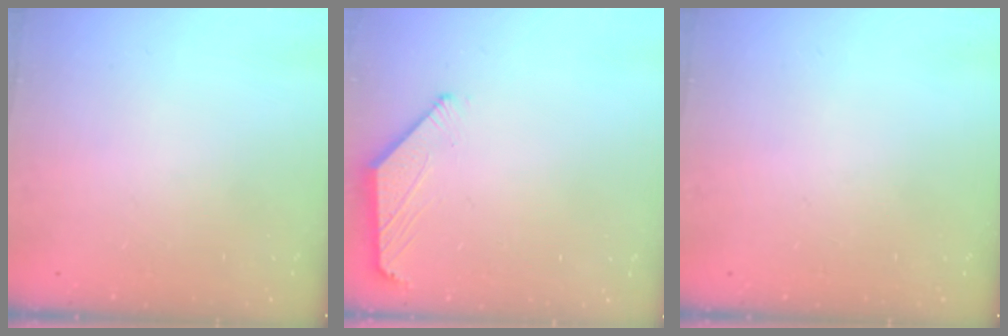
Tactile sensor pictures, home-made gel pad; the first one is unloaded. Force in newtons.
{"total": 0.8, "press": 0.8, "slide": 0.2}
{"total": 0.0}